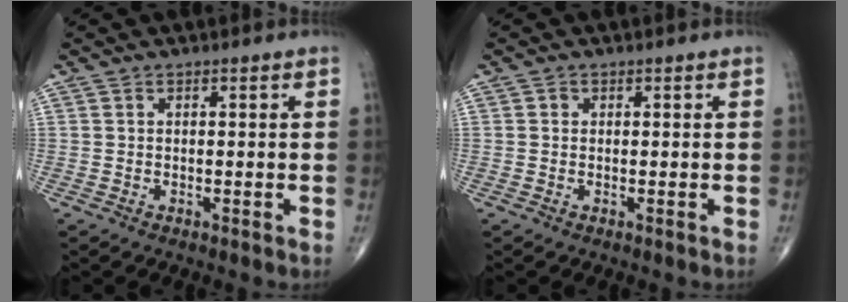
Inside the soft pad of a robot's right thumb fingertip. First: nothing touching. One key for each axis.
{"total": 0.6, "fx": 0.1, "fy": 0.5, "fz": 0.2, "tx": 0.002, "ty": 0.002, "tz": 0.000}